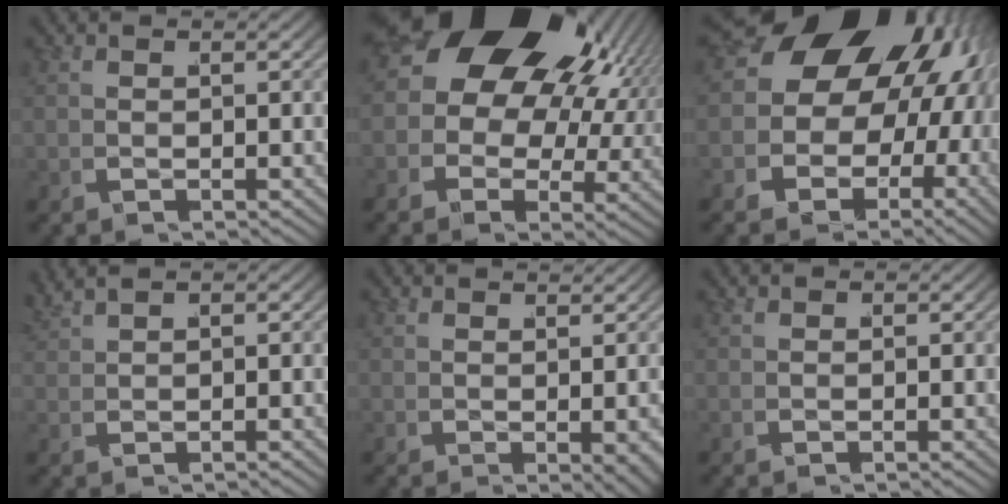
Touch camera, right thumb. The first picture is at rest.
{"total": 18.2, "force": [4.2, 12.8, 12.2], "torque": [-0.223, 0.012, 0.037]}
{"total": 18.9, "force": [2.2, 15.1, 11.1], "torque": [-0.228, -0.016, 0.014]}
{"total": 1.1, "force": [0.9, -0.1, 0.5], "torque": [-0.008, 0.010, 0.017]}
{"total": 1.5, "force": [0.3, 0.3, 1.4], "torque": [-0.017, -0.007, 0.012]}
{"total": 0.0}